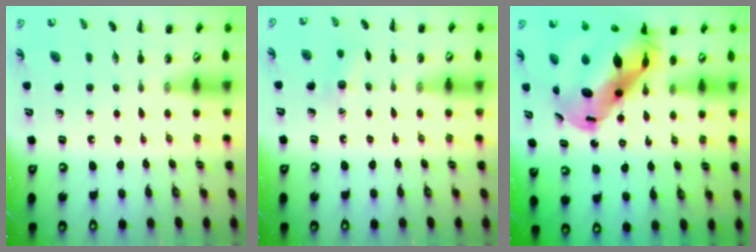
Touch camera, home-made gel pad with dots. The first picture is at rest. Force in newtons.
{"total": 6.6, "press": 6.4, "slide": 1.5}
{"total": 17.3, "press": 16.7, "slide": 4.7}